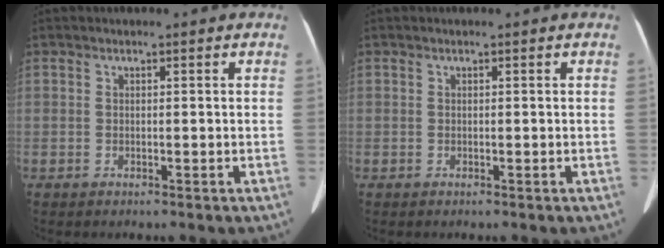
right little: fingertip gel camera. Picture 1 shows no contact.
{"total": 0.0}